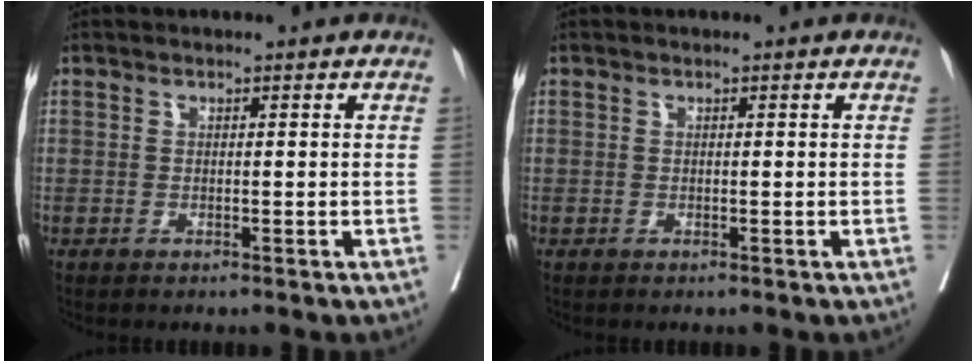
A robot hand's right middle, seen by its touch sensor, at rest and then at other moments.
{"total": 0.0}